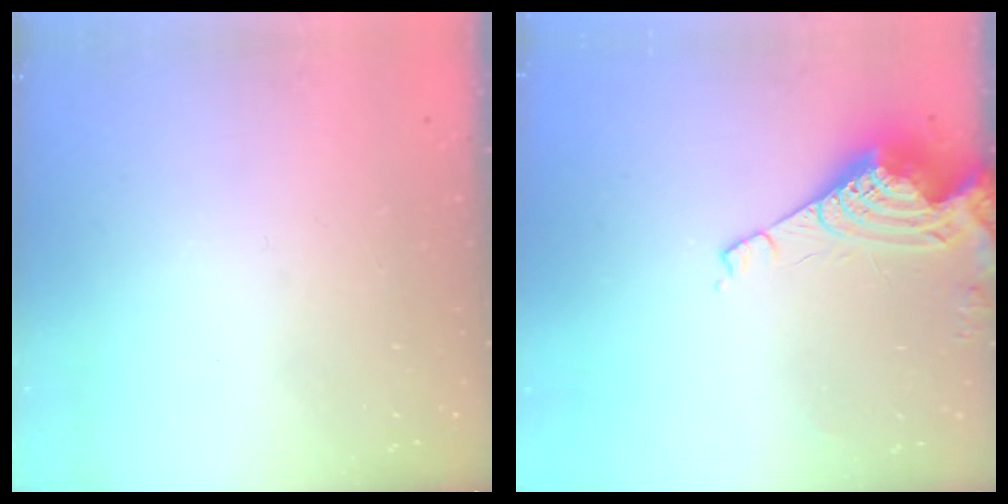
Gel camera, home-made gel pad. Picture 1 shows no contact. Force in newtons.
{"total": 10.1, "press": 10.0, "slide": 1.1}